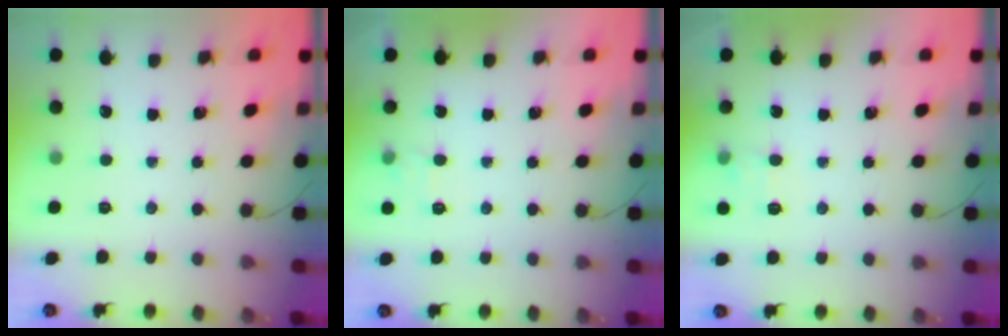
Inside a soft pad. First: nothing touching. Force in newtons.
{"total": 7.4, "press": 7.2, "slide": 1.5}
{"total": 7.3, "press": 7.0, "slide": 2.0}